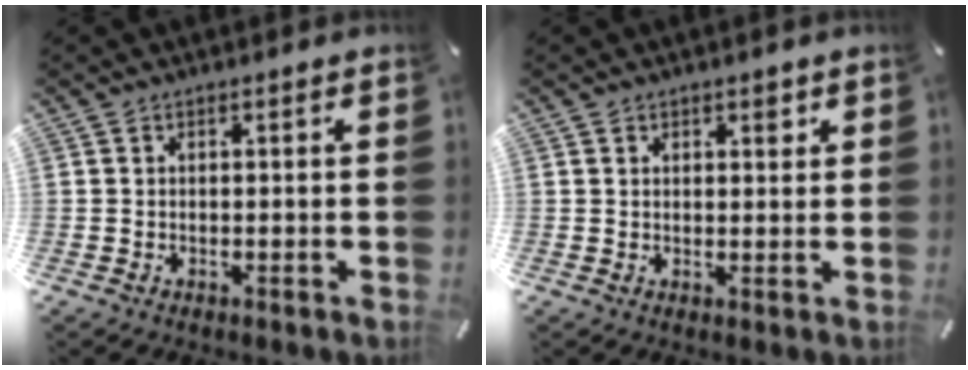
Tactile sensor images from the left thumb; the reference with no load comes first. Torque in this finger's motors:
{"motor_torque": [0.29, -0.17, 0.12, 0.12, 0.01]}